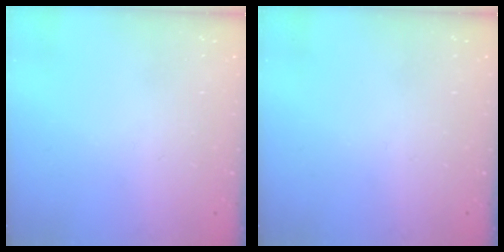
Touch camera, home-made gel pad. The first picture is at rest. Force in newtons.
{"total": 0.0}